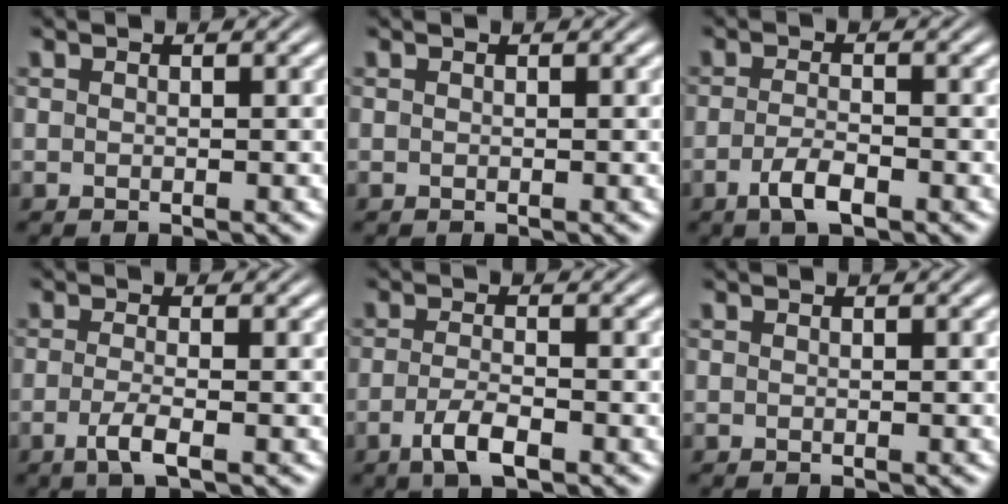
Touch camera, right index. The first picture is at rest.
{"total": 0.0}
{"total": 2.7, "force": [-2.0, 0.3, 1.9], "torque": [-0.037, -0.012, -0.029]}
{"total": 2.4, "force": [-1.4, -0.2, 1.9], "torque": [-0.047, -0.018, -0.019]}
{"total": 3.1, "force": [-2.0, 0.4, 2.2], "torque": [-0.046, -0.016, -0.027]}
{"total": 0.0}